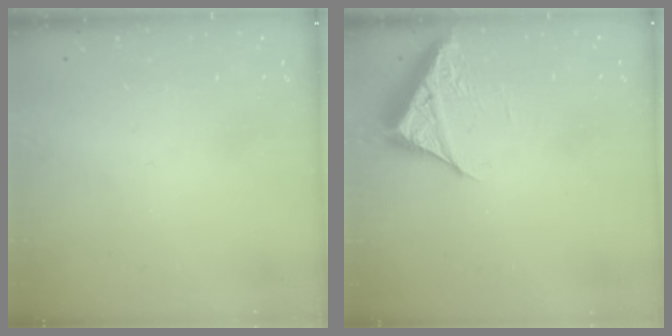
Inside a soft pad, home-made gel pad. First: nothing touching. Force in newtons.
{"total": 6.9, "press": 6.8, "slide": 0.6}